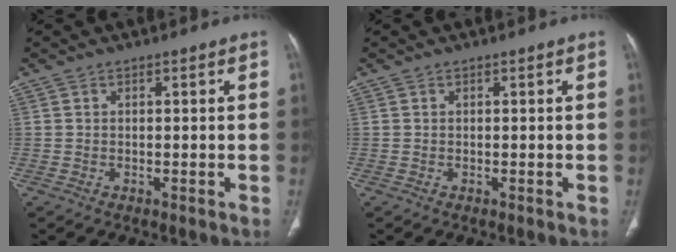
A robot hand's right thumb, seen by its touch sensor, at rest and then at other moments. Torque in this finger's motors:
{"motor_torque": [0.76, 0.80, -0.01, 0.01, 0.02]}